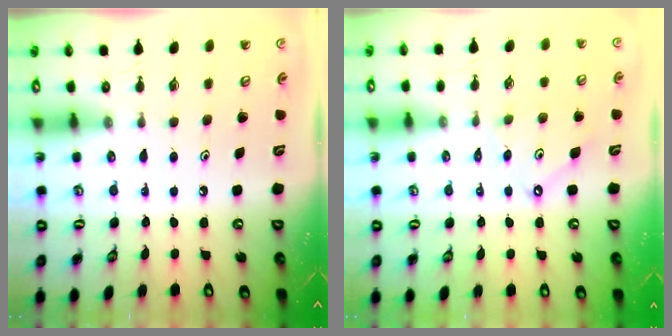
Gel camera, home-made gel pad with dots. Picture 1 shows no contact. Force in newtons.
{"total": 6.6, "press": 6.6, "slide": 0.7}